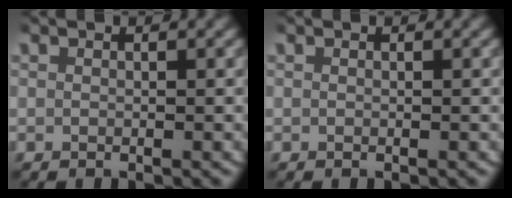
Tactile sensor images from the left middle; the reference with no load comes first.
{"total": 0.0}